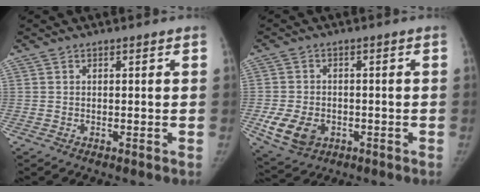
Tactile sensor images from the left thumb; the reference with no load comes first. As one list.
[{"total": 7.8, "force": [-2.4, 5.9, 4.6], "torque": [-0.078, 0.001, -0.031]}]